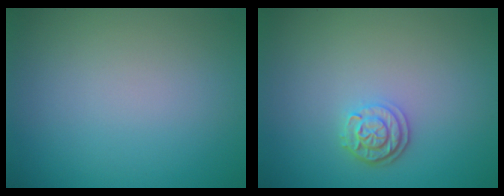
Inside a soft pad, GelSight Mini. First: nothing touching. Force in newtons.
{"total": 2.4, "press": 2.1, "slide": 1.3}